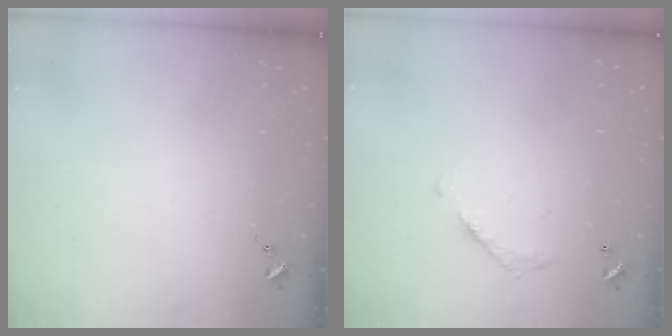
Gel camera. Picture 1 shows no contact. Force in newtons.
{"total": 7.9, "press": 7.9, "slide": 0.3}